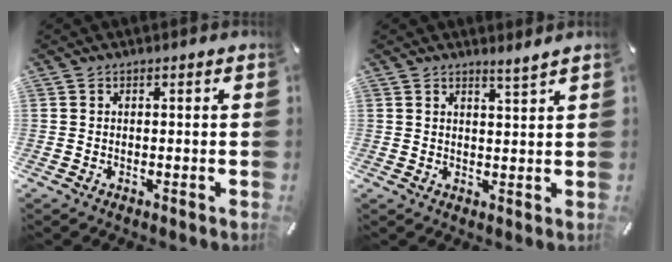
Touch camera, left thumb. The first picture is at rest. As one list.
[{"total": 2.7, "force": [2.6, -0.4, 0.7], "torque": [-0.017, -0.016, 0.047]}]